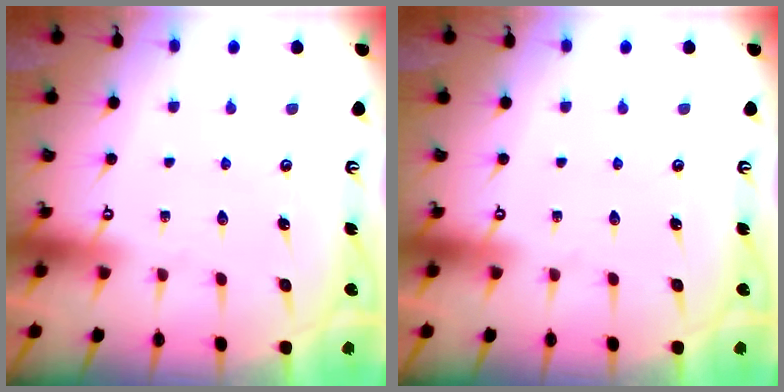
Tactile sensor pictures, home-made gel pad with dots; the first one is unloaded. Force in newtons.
{"total": 0.0}